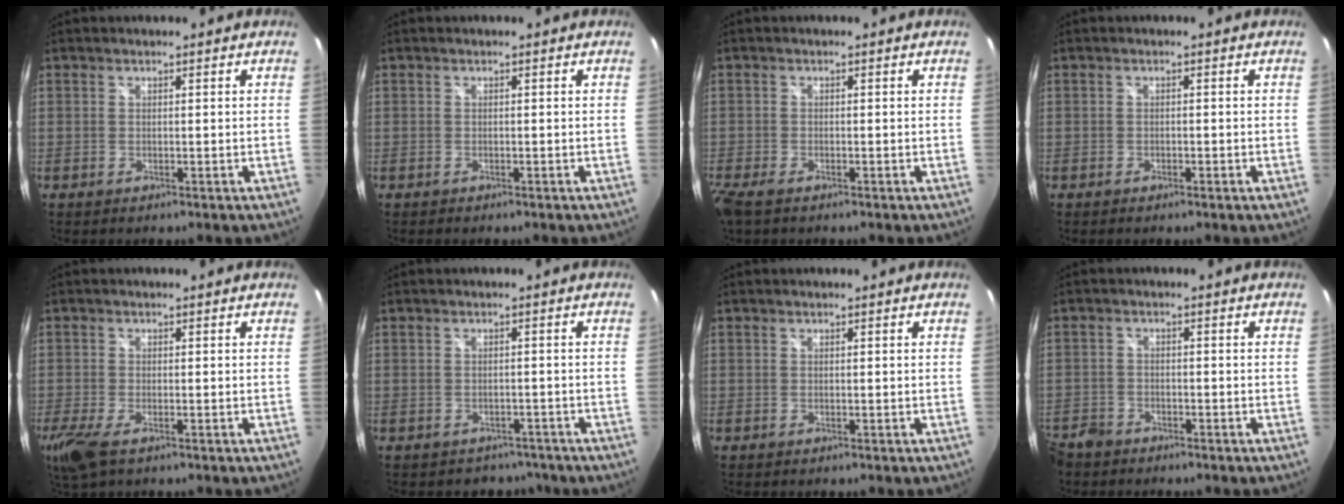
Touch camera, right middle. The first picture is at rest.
{"total": 0.6, "force": [-0.5, 0.2, 0.1], "torque": [-0.004, -0.003, -0.010]}
{"total": 4.1, "force": [-3.0, 1.6, 2.4], "torque": [-0.062, -0.017, -0.060]}
{"total": 0.6, "force": [-0.5, 0.1, 0.3], "torque": [-0.006, 0.000, -0.012]}
{"total": 5.5, "force": [-3.1, 1.9, 4.1], "torque": [-0.096, -0.022, -0.057]}
{"total": 4.8, "force": [-3.8, 2.9, 0.4], "torque": [-0.008, 0.006, -0.047]}
{"total": 0.0}
{"total": 6.5, "force": [-4.8, 4.1, 1.5], "torque": [-0.061, -0.004, -0.092]}